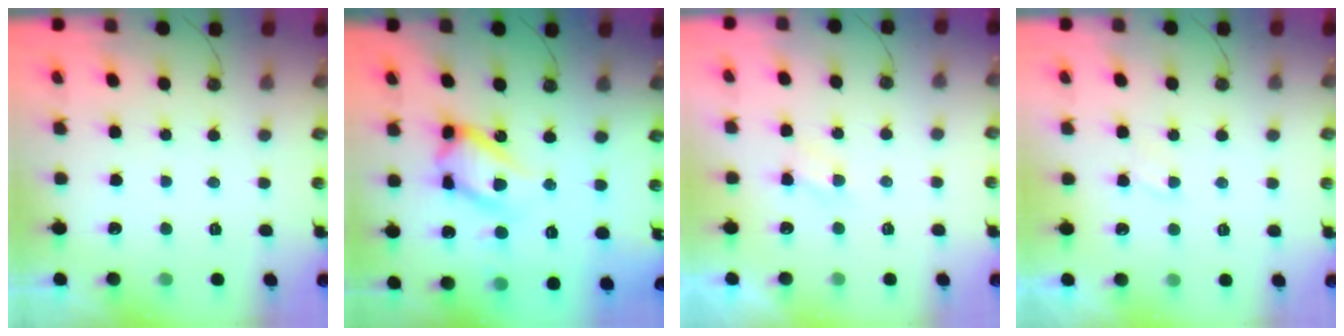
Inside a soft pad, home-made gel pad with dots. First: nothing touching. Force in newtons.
{"total": 15.8, "press": 15.8, "slide": 1.4}
{"total": 3.0, "press": 3.0, "slide": 0.5}
{"total": 2.8, "press": 2.8, "slide": 0.4}